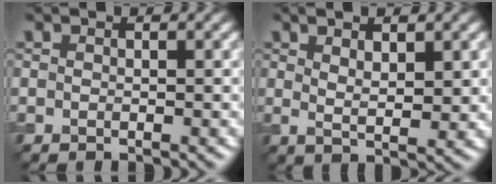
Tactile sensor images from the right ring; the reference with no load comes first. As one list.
[{"total": 3.9, "force": [1.9, 1.1, 3.3], "torque": [-0.060, -0.008, 0.035]}]